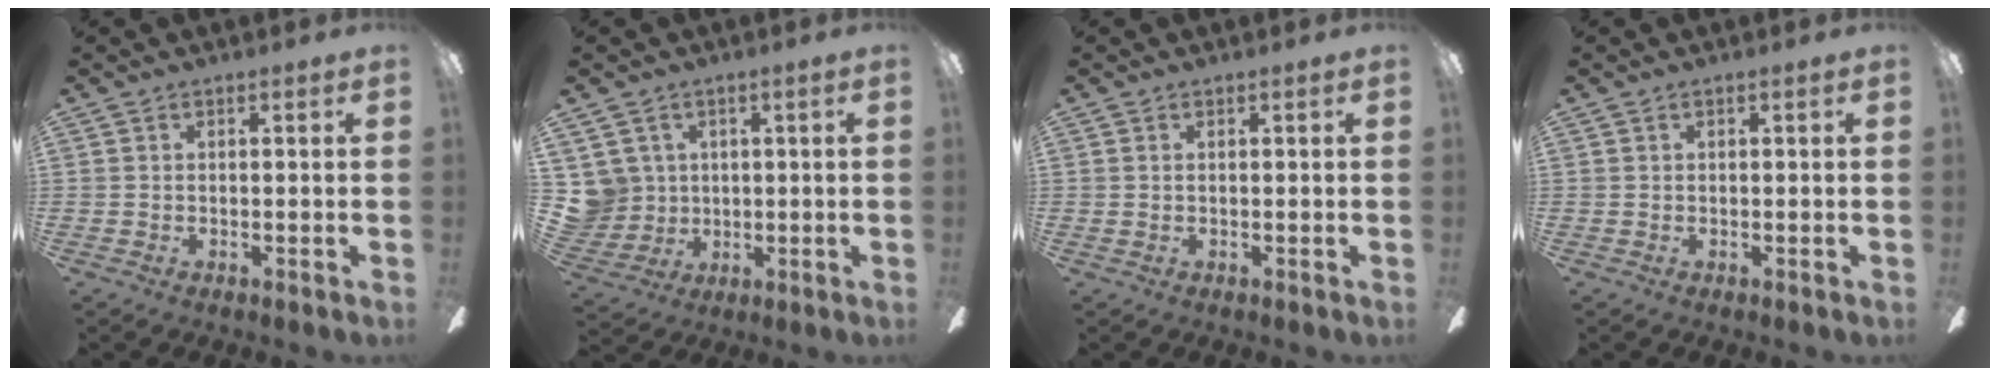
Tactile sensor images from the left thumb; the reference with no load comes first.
{"total": 6.9, "force": [2.3, 6.5, 0.2], "torque": [-0.034, -0.013, 0.051]}
{"total": 0.0}
{"total": 0.0}